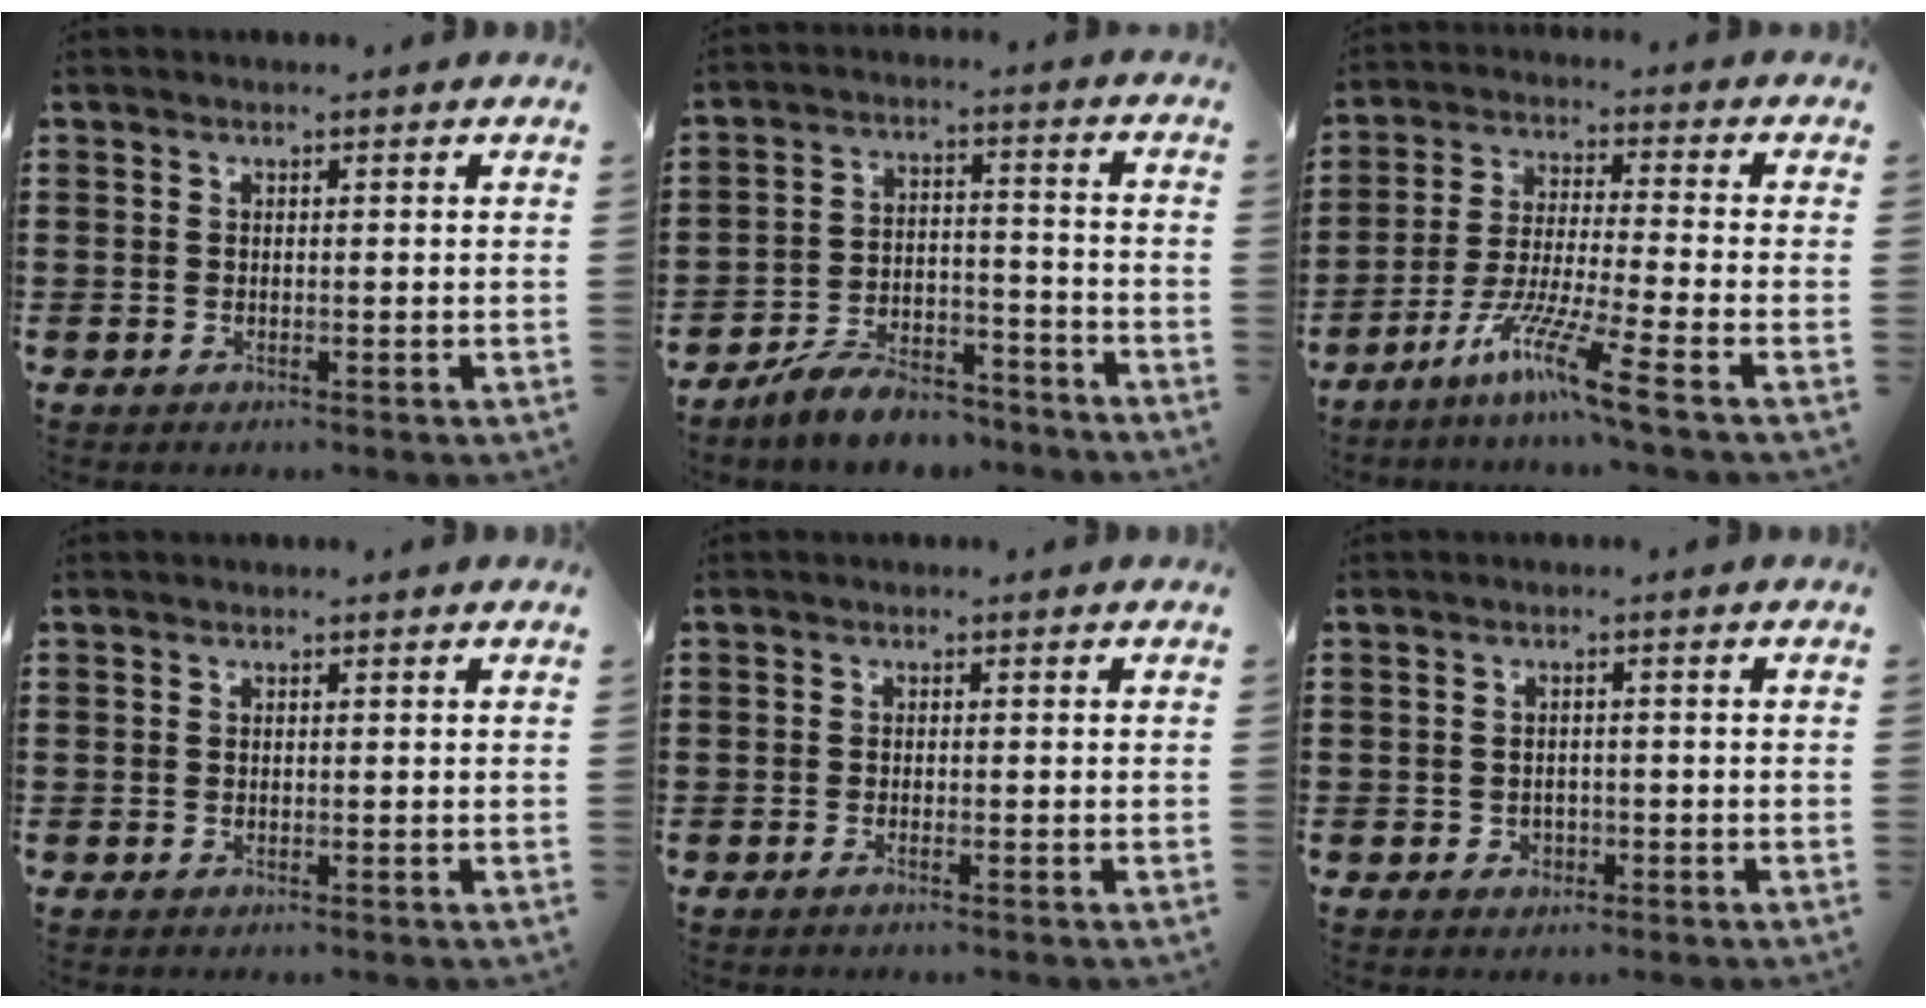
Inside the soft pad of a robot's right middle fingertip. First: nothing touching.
{"total": 7.5, "force": [-6.9, 1.6, 2.2], "torque": [-0.039, 0.019, -0.133]}
{"total": 9.5, "force": [-6.7, 0.0, 6.9], "torque": [-0.143, -0.011, -0.133]}
{"total": 0.0}
{"total": 0.8, "force": [-0.6, 0.0, 0.6], "torque": [-0.010, -0.003, -0.010]}
{"total": 1.4, "force": [-0.7, 1.1, 0.4], "torque": [-0.013, 0.001, -0.017]}